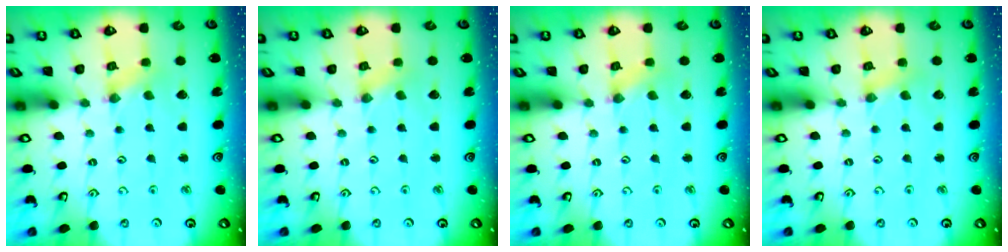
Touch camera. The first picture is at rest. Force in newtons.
{"total": 0.0}
{"total": 0.0}
{"total": 2.7, "press": 2.6, "slide": 0.5}